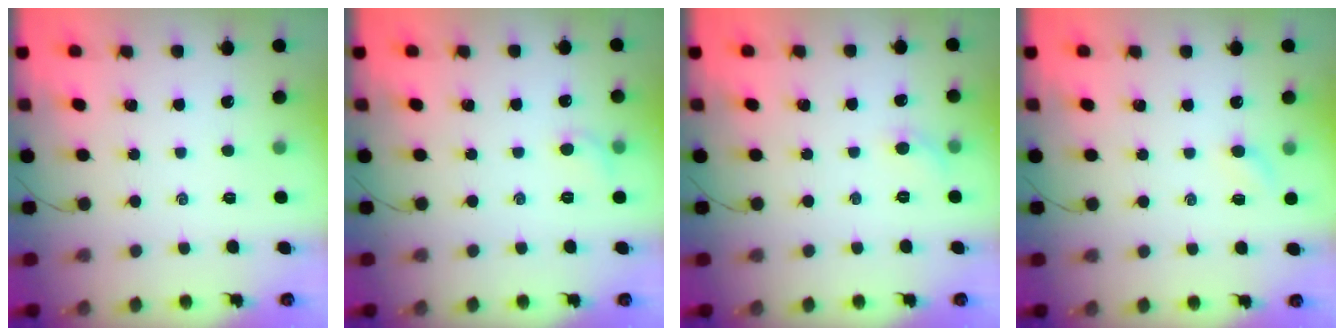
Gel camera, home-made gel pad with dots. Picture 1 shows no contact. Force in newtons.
{"total": 4.8, "press": 4.6, "slide": 1.5}
{"total": 4.5, "press": 4.3, "slide": 1.5}
{"total": 3.6, "press": 3.4, "slide": 1.2}